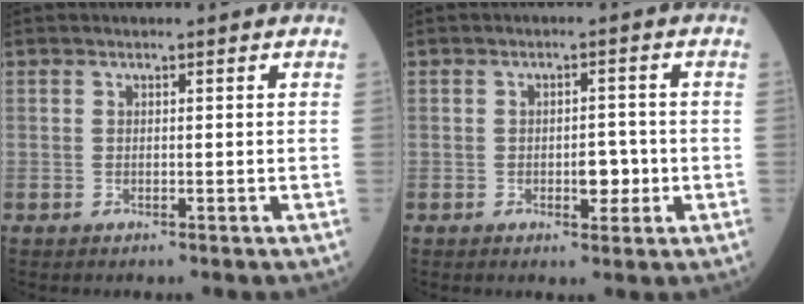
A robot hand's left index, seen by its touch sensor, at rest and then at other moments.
{"total": 3.1, "force": [-1.0, 1.5, 2.5], "torque": [-0.028, 0.000, -0.013]}